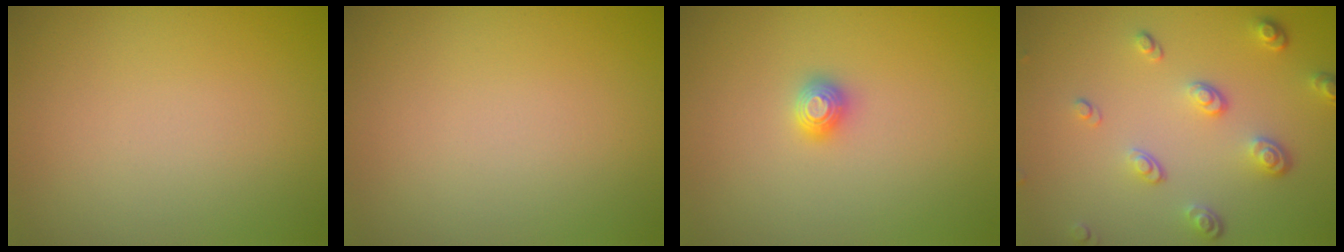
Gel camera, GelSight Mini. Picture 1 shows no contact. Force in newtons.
{"total": 0.0}
{"total": 1.2, "press": 1.2, "slide": 0.1}
{"total": 3.4, "press": 2.6, "slide": 2.1}